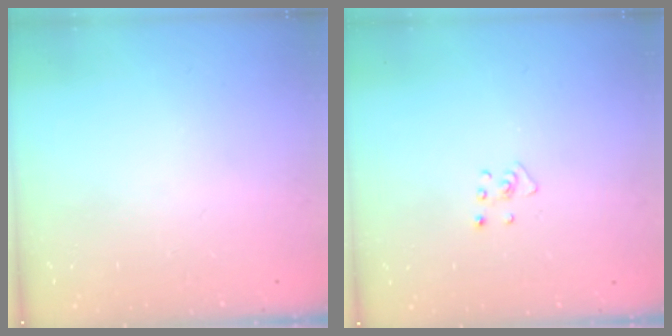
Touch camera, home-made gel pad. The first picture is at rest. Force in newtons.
{"total": 3.6, "press": 3.6, "slide": 0.2}